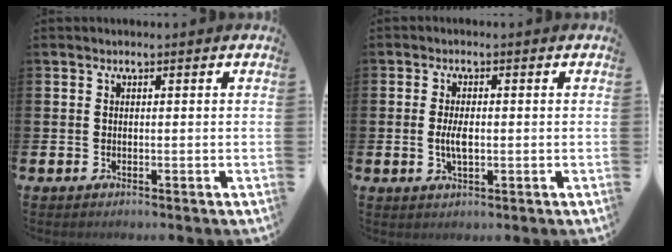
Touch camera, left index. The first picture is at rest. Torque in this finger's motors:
{"motor_torque": [0.58, 0.30, 0.10, 0.08]}